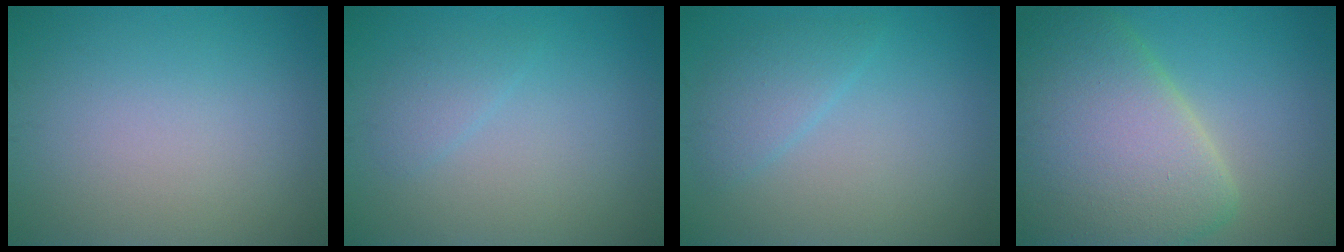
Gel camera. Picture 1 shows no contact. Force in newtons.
{"total": 1.3, "press": 1.3, "slide": 0.1}
{"total": 2.3, "press": 2.3, "slide": 0.3}
{"total": 11.0, "press": 10.9, "slide": 1.1}